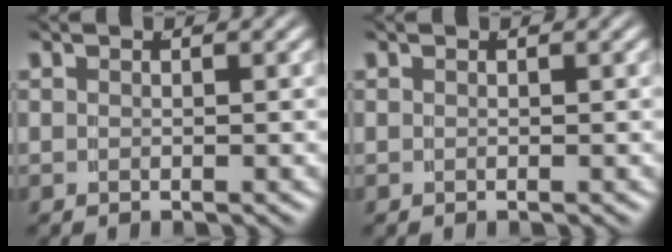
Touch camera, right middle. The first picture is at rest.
{"total": 0.0}